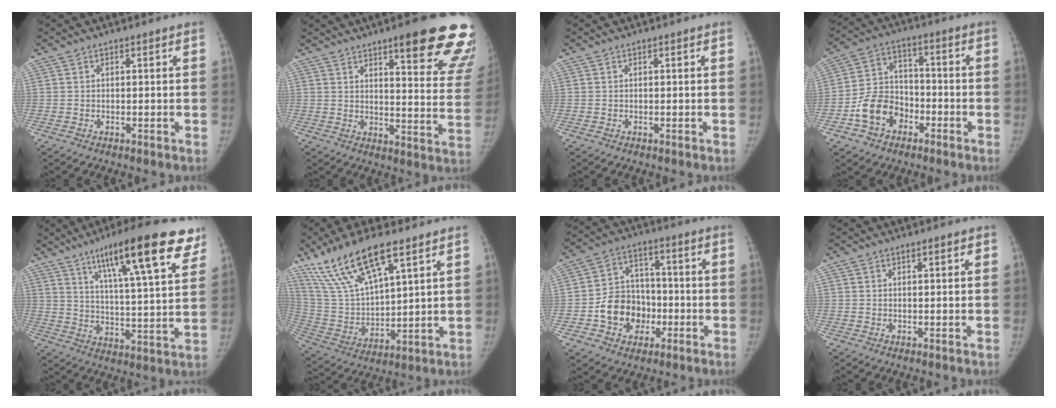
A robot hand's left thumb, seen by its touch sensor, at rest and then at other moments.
{"total": 21.1, "force": [13.8, 4.3, 15.3], "torque": [-0.153, -0.066, 0.167]}
{"total": 0.0}
{"total": 10.8, "force": [-4.8, 8.2, 5.2], "torque": [-0.069, 0.037, -0.088]}
{"total": 22.2, "force": [13.2, 4.6, 17.3], "torque": [-0.233, -0.034, 0.199]}
{"total": 17.1, "force": [11.1, 5.4, 11.8], "torque": [-0.222, -0.035, 0.227]}
{"total": 11.7, "force": [-3.3, 9.7, 5.6], "torque": [-0.050, 0.034, -0.057]}
{"total": 1.0, "force": [0.5, 0.1, 0.8], "torque": [-0.010, 0.001, 0.007]}